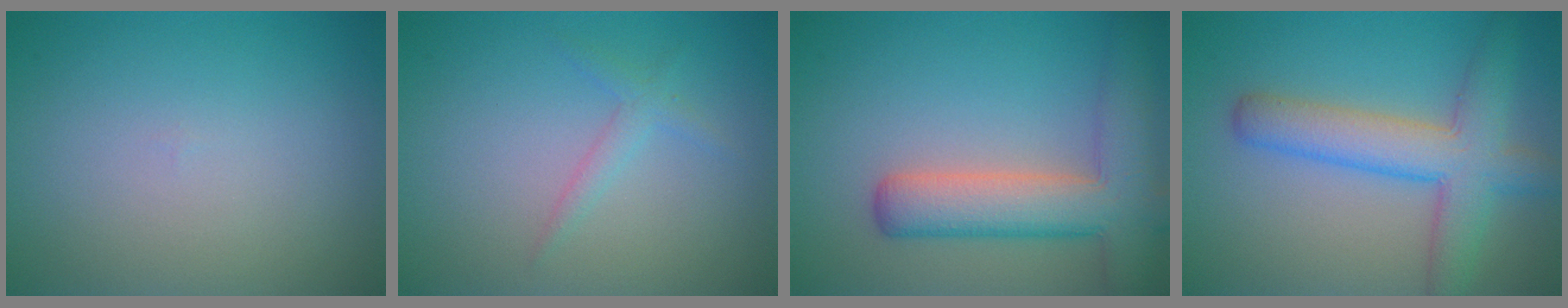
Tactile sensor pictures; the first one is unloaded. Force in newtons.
{"total": 1.4, "press": 1.4, "slide": 0.0}
{"total": 7.1, "press": 7.1, "slide": 0.4}
{"total": 6.1, "press": 6.1, "slide": 0.2}